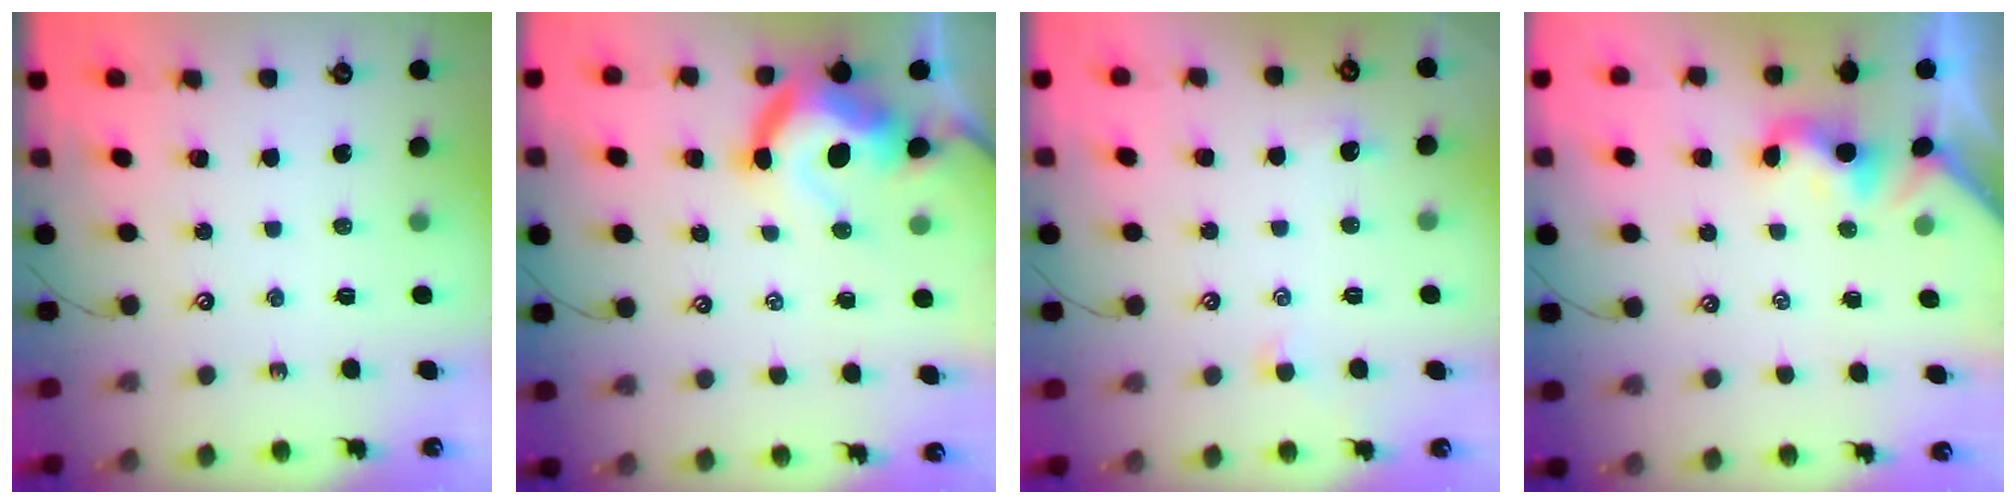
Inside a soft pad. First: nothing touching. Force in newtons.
{"total": 10.8, "press": 10.6, "slide": 2.2}
{"total": 0.8, "press": 0.5, "slide": 0.7}
{"total": 1.9, "press": 1.8, "slide": 0.5}